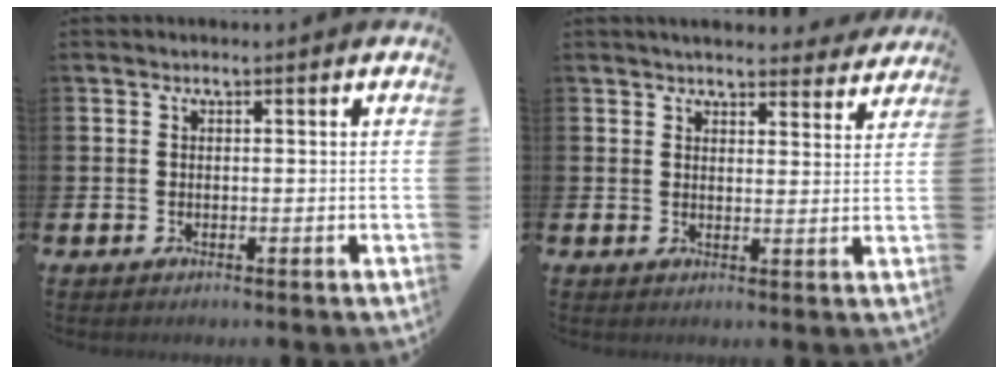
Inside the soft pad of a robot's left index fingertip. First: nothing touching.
{"total": 4.4, "force": [4.3, 0.8, 0.4], "torque": [-0.008, -0.025, 0.075]}